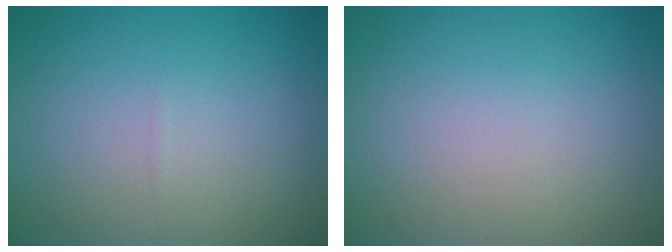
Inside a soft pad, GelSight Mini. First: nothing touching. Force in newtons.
{"total": 0.0}